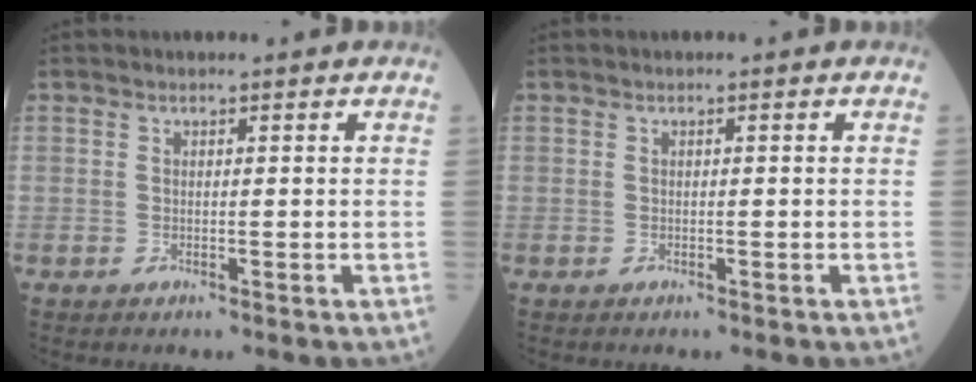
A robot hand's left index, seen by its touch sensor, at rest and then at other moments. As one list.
[{"total": 0.0}]